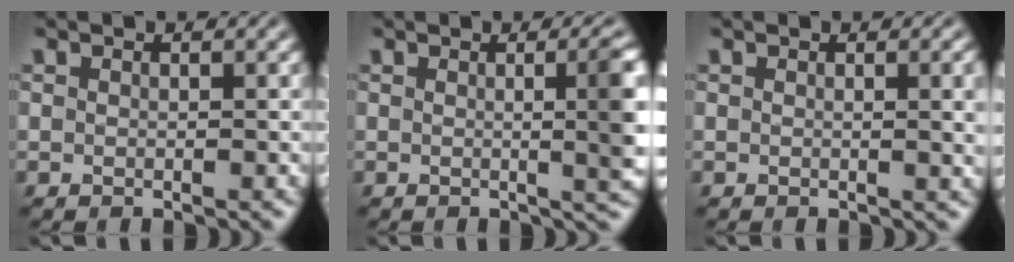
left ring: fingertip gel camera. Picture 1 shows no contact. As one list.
[{"total": 5.2, "force": [0.2, 1.6, 5.0], "torque": [-0.048, 0.004, 0.001]}, {"total": 2.8, "force": [0.2, 0.8, 2.6], "torque": [-0.023, 0.003, -0.001]}]